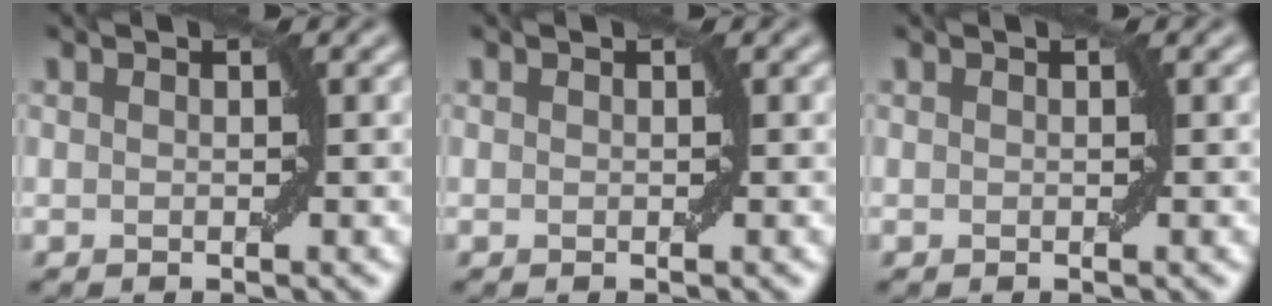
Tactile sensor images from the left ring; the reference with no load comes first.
{"total": 0.0}
{"total": 0.0}